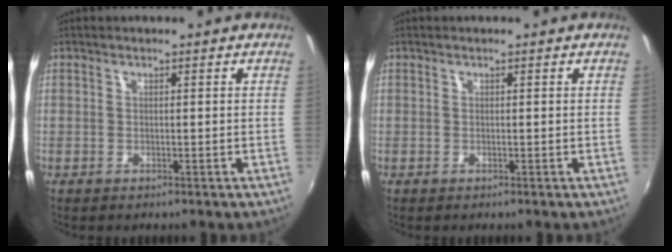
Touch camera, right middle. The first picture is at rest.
{"total": 0.0}